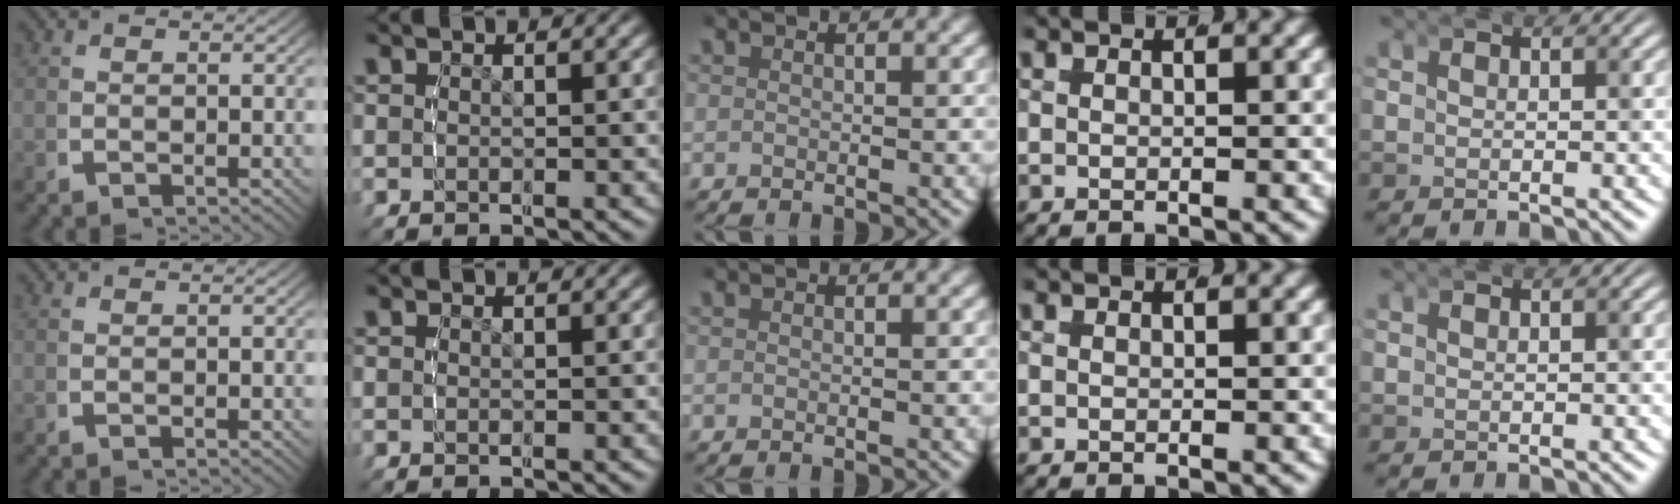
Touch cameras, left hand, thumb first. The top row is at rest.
{}